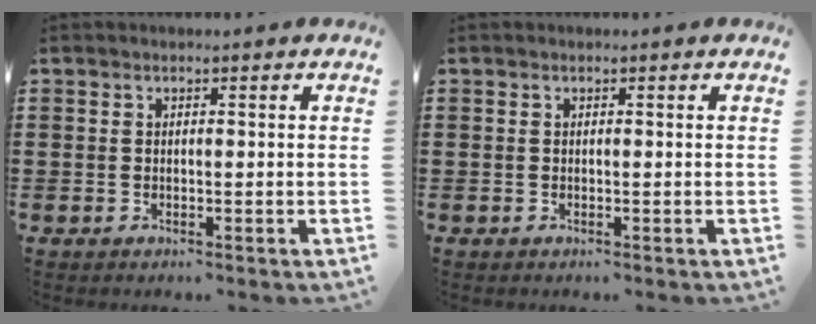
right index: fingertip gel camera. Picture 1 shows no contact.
{"total": 0.0}